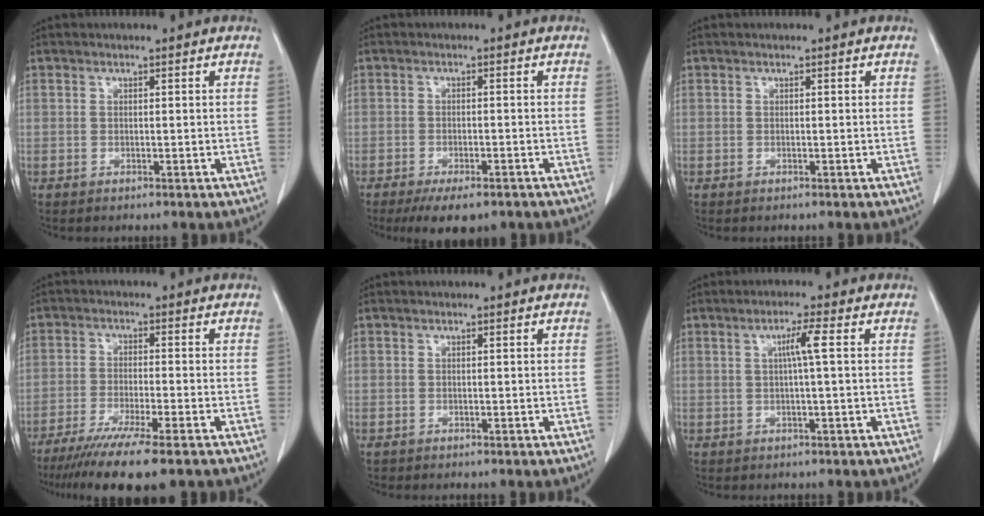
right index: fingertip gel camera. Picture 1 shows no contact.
{"total": 6.4, "force": [-4.7, 2.3, 3.7], "torque": [-0.049, -0.006, -0.069]}
{"total": 0.0}
{"total": 12.3, "force": [-9.3, 0.3, 8.0], "torque": [-0.127, -0.033, -0.146]}
{"total": 0.6, "force": [-0.3, 0.4, -0.1], "torque": [-0.002, 0.004, -0.008]}
{"total": 3.2, "force": [0.5, -0.5, 3.1], "torque": [-0.058, 0.003, 0.008]}